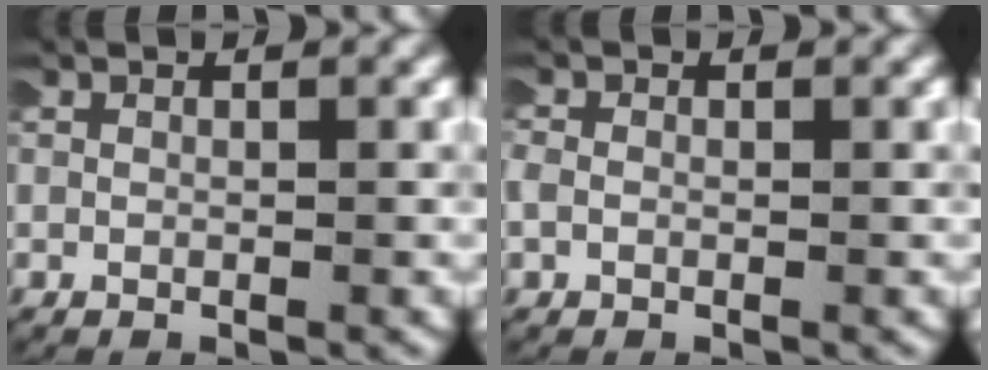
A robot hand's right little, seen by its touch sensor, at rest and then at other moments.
{"total": 1.5, "force": [-0.1, 1.3, 0.8], "torque": [-0.025, 0.000, -0.003]}